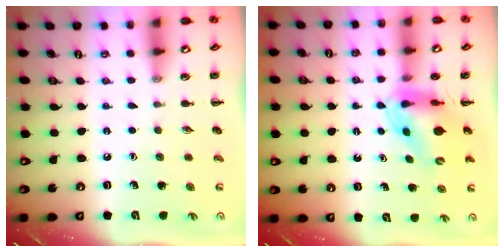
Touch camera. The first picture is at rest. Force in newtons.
{"total": 10.4, "press": 10.0, "slide": 2.8}